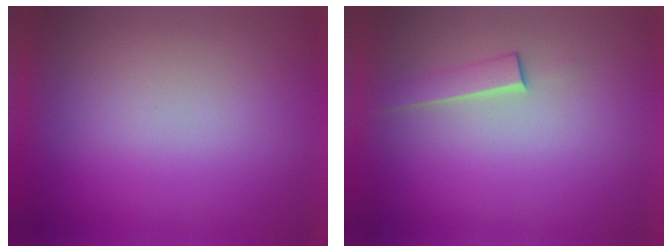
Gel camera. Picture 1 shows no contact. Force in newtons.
{"total": 2.0}